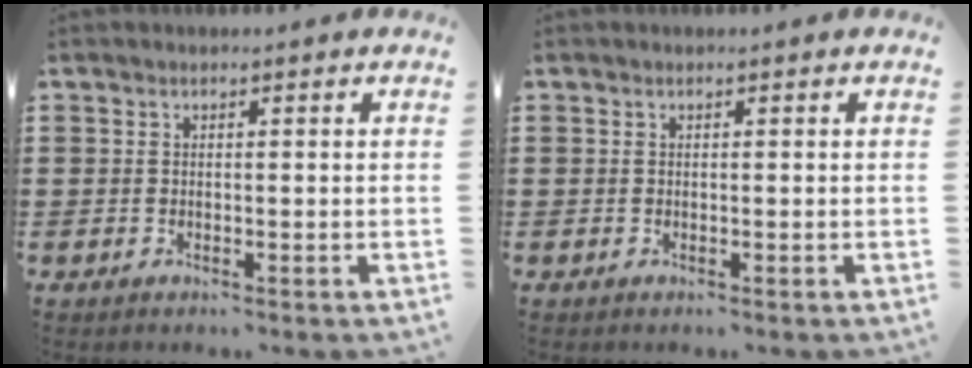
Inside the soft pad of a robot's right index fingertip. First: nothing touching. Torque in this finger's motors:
{"motor_torque": [0.00, 0.00, 0.03, -0.01]}